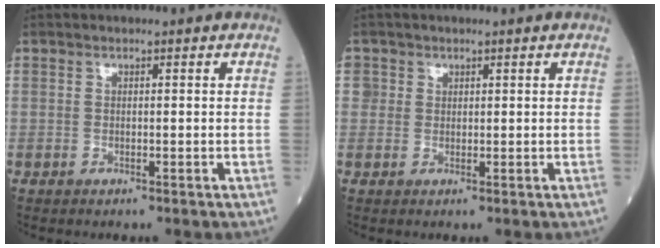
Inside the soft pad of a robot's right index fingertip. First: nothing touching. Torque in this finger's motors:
{"motor_torque": [-0.05, 0.00, -0.04, 0.00]}